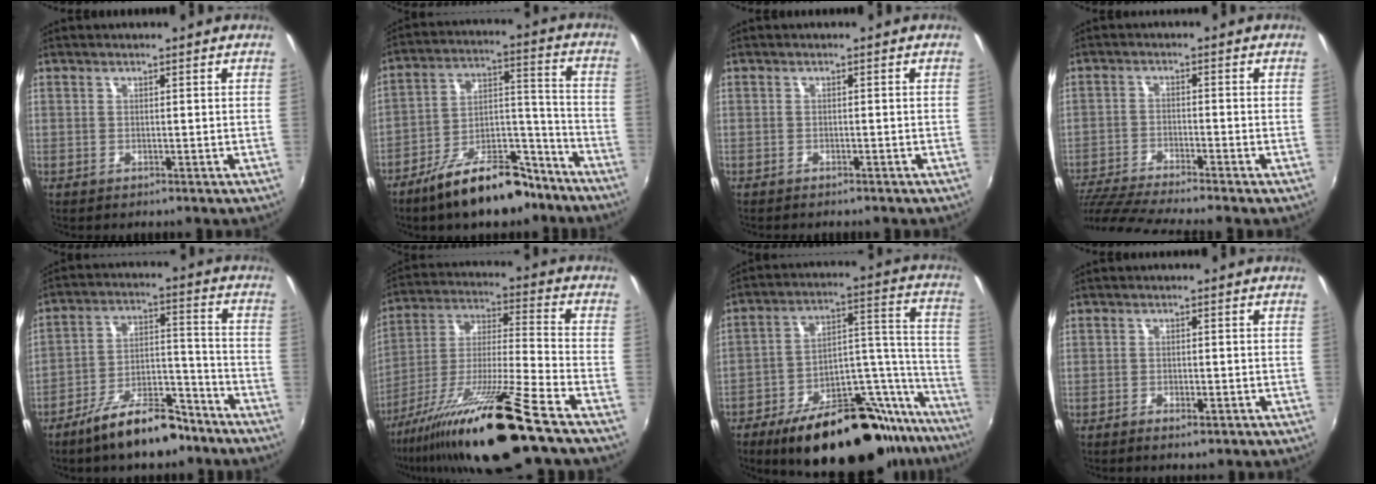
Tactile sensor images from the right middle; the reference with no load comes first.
{"total": 16.9, "force": [-12.2, 6.7, 9.5], "torque": [-0.156, 0.029, -0.184]}
{"total": 1.4, "force": [-1.2, 0.3, 0.5], "torque": [-0.017, -0.001, -0.021]}
{"total": 12.2, "force": [-10.9, -0.6, 5.6], "torque": [-0.128, -0.034, -0.191]}
{"total": 13.4, "force": [-10.1, 4.8, 7.4], "torque": [-0.131, 0.024, -0.158]}
{"total": 19.4, "force": [-13.2, -0.4, 14.3], "torque": [-0.261, -0.031, -0.234]}
{"total": 29.6, "force": [-22.7, 9.7, 16.3], "torque": [-0.199, 0.034, -0.322]}
{"total": 2.3, "force": [-1.4, 0.9, 1.6], "torque": [-0.035, -0.002, -0.025]}